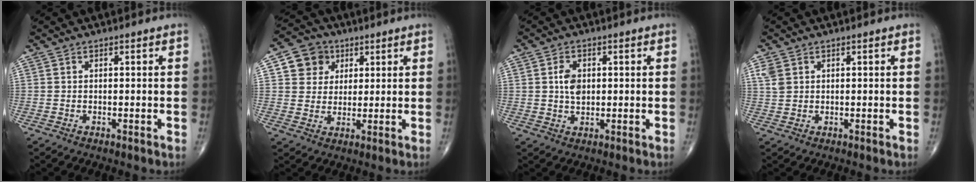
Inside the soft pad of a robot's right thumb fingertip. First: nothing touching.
{"total": 7.7, "force": [2.9, 6.8, 2.2], "torque": [-0.004, -0.005, 0.047]}
{"total": 4.2, "force": [0.7, 2.8, 3.1], "torque": [-0.047, -0.001, 0.013]}
{"total": 2.6, "force": [1.2, 1.9, 1.3], "torque": [-0.025, 0.002, 0.031]}